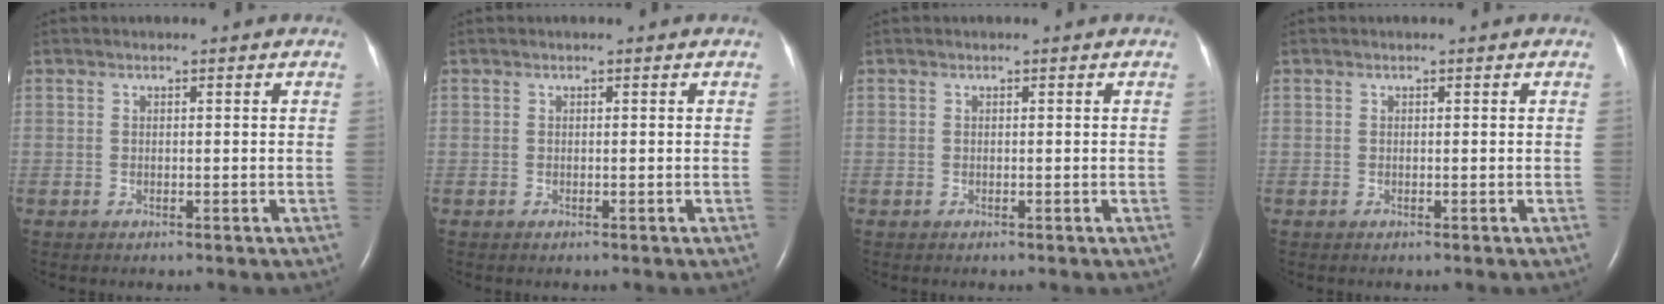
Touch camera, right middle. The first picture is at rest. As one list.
[{"total": 0.0}, {"total": 0.0}, {"total": 0.0}]